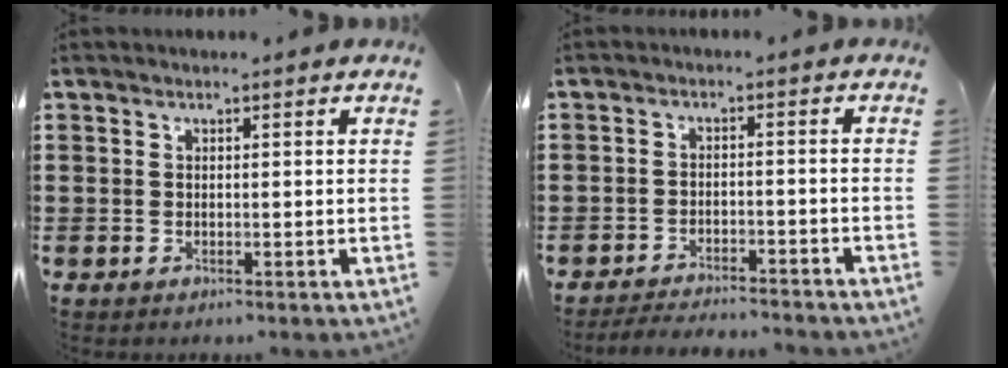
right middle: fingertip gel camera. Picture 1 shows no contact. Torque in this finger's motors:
{"motor_torque": [2.14, 0.00, 0.04, 0.07]}